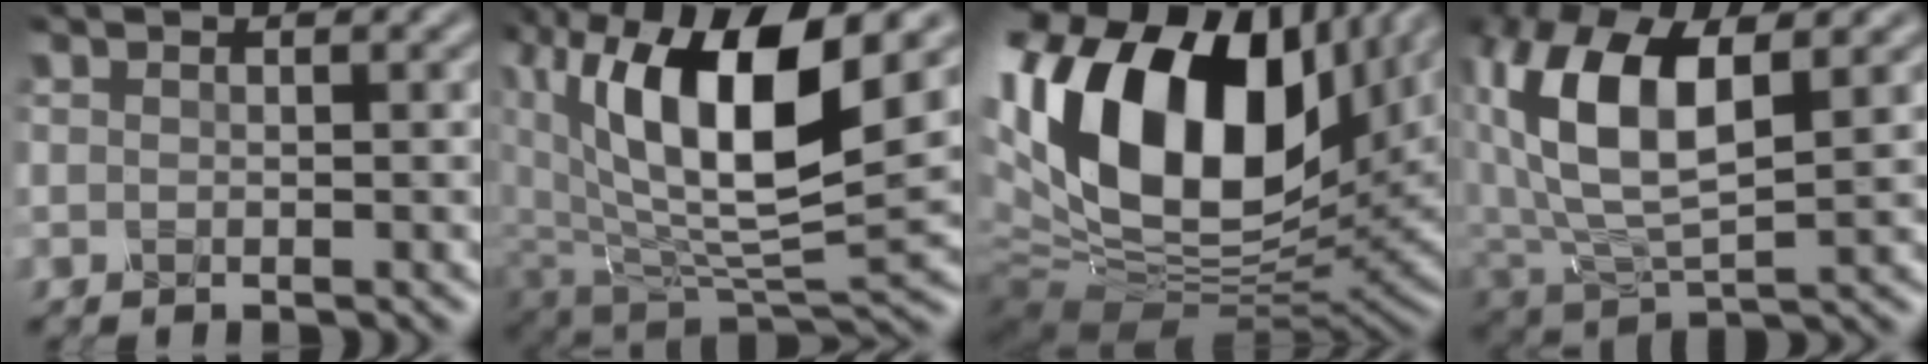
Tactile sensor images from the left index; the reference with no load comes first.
{"total": 12.3, "force": [3.6, 6.1, 10.1], "torque": [-0.178, -0.008, 0.068]}
{"total": 18.4, "force": [3.8, 11.1, 14.2], "torque": [-0.296, 0.005, 0.067]}
{"total": 9.5, "force": [1.9, 4.8, 8.0], "torque": [-0.168, 0.003, 0.029]}